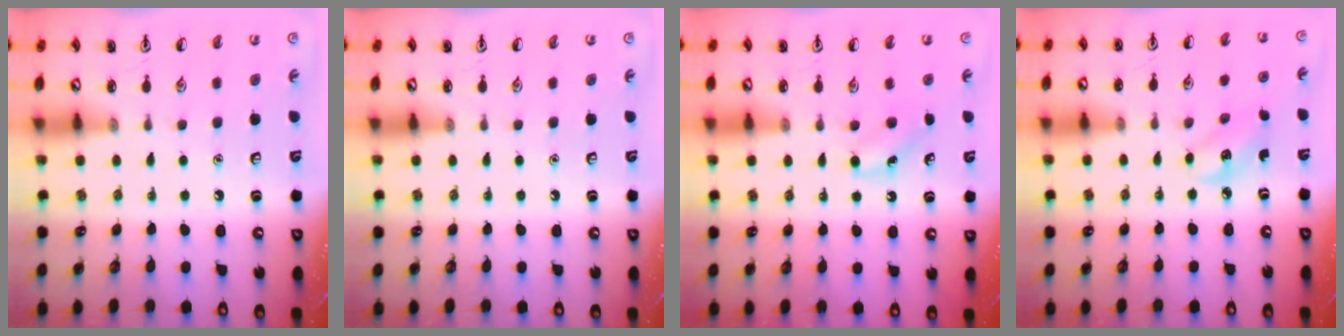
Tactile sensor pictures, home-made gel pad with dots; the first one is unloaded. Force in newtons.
{"total": 0.0}
{"total": 4.1, "press": 3.9, "slide": 1.3}
{"total": 2.9, "press": 2.8, "slide": 0.7}